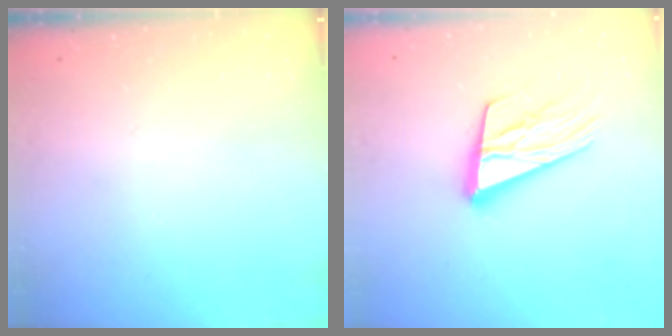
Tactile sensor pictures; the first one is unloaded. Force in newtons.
{"total": 18.2, "press": 17.7, "slide": 4.2}